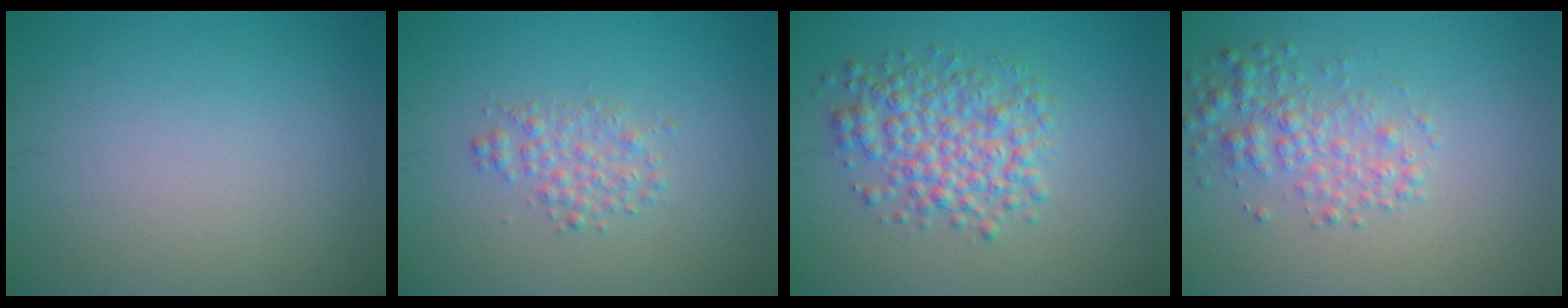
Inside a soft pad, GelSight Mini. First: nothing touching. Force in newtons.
{"total": 2.0, "press": 2.0, "slide": 0.0}
{"total": 4.9, "press": 4.9, "slide": 0.1}
{"total": 3.0, "press": 3.0, "slide": 0.0}